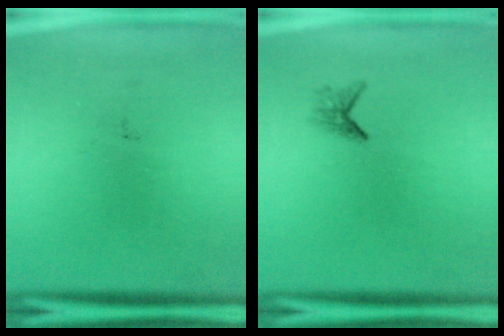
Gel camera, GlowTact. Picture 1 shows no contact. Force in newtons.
{"total": 1.2}